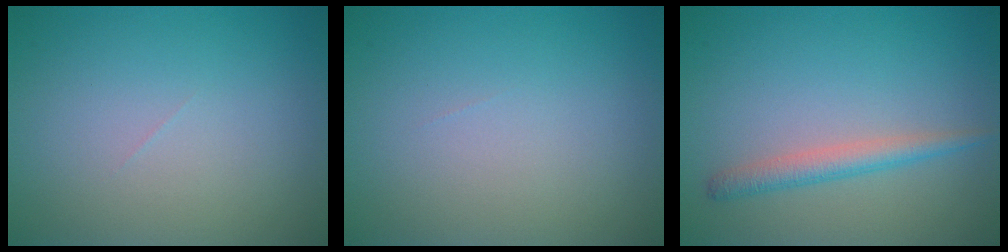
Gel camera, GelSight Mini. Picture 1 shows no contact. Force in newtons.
{"total": 0.0}
{"total": 2.2, "press": 2.2, "slide": 0.1}